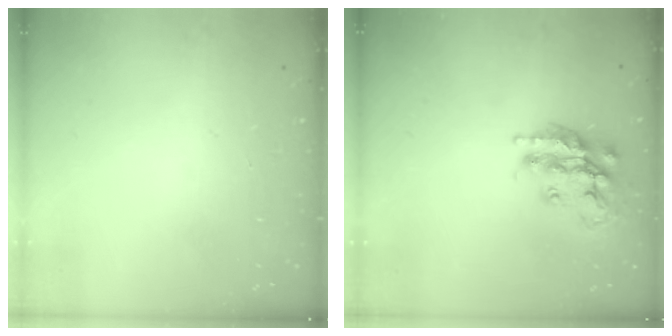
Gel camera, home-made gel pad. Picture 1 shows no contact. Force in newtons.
{"total": 16.2, "press": 16.1, "slide": 1.2}